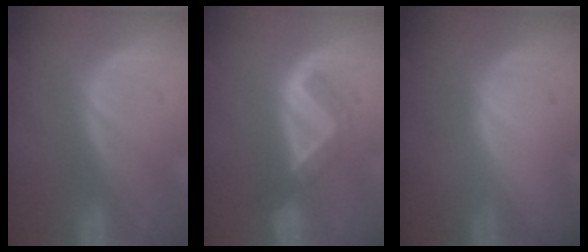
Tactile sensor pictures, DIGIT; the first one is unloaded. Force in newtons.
{"total": 5.2, "press": 4.4, "slide": 2.8}
{"total": 0.0}